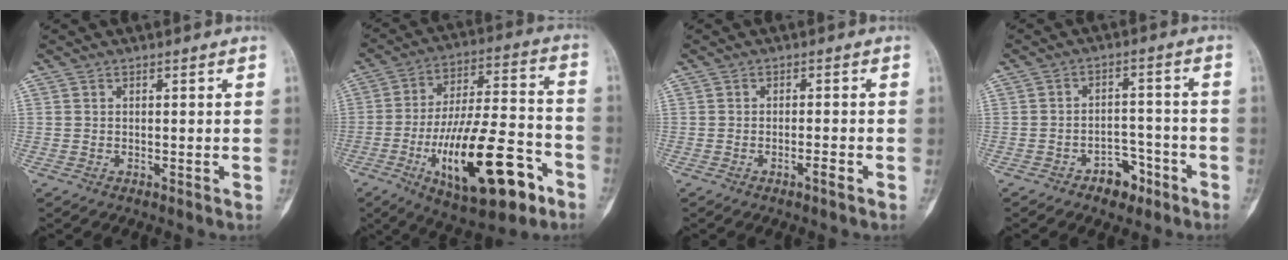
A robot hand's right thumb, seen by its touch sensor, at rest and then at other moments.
{"total": 23.7, "force": [-9.9, 8.7, 19.7], "torque": [-0.333, 0.044, -0.150]}
{"total": 1.8, "force": [-1.0, 0.2, 1.4], "torque": [-0.028, 0.005, -0.019]}
{"total": 6.0, "force": [-3.7, 3.9, 2.6], "torque": [-0.014, 0.040, -0.054]}